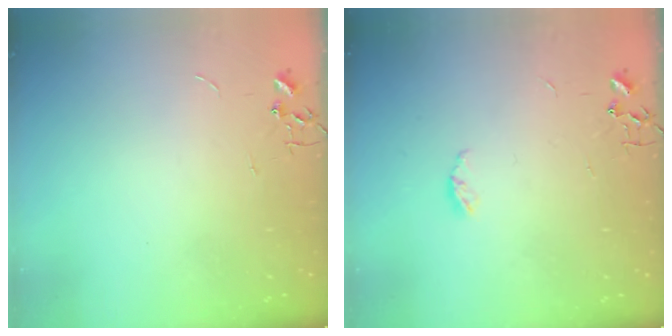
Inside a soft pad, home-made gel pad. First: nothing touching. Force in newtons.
{"total": 4.4, "press": 4.3, "slide": 0.6}